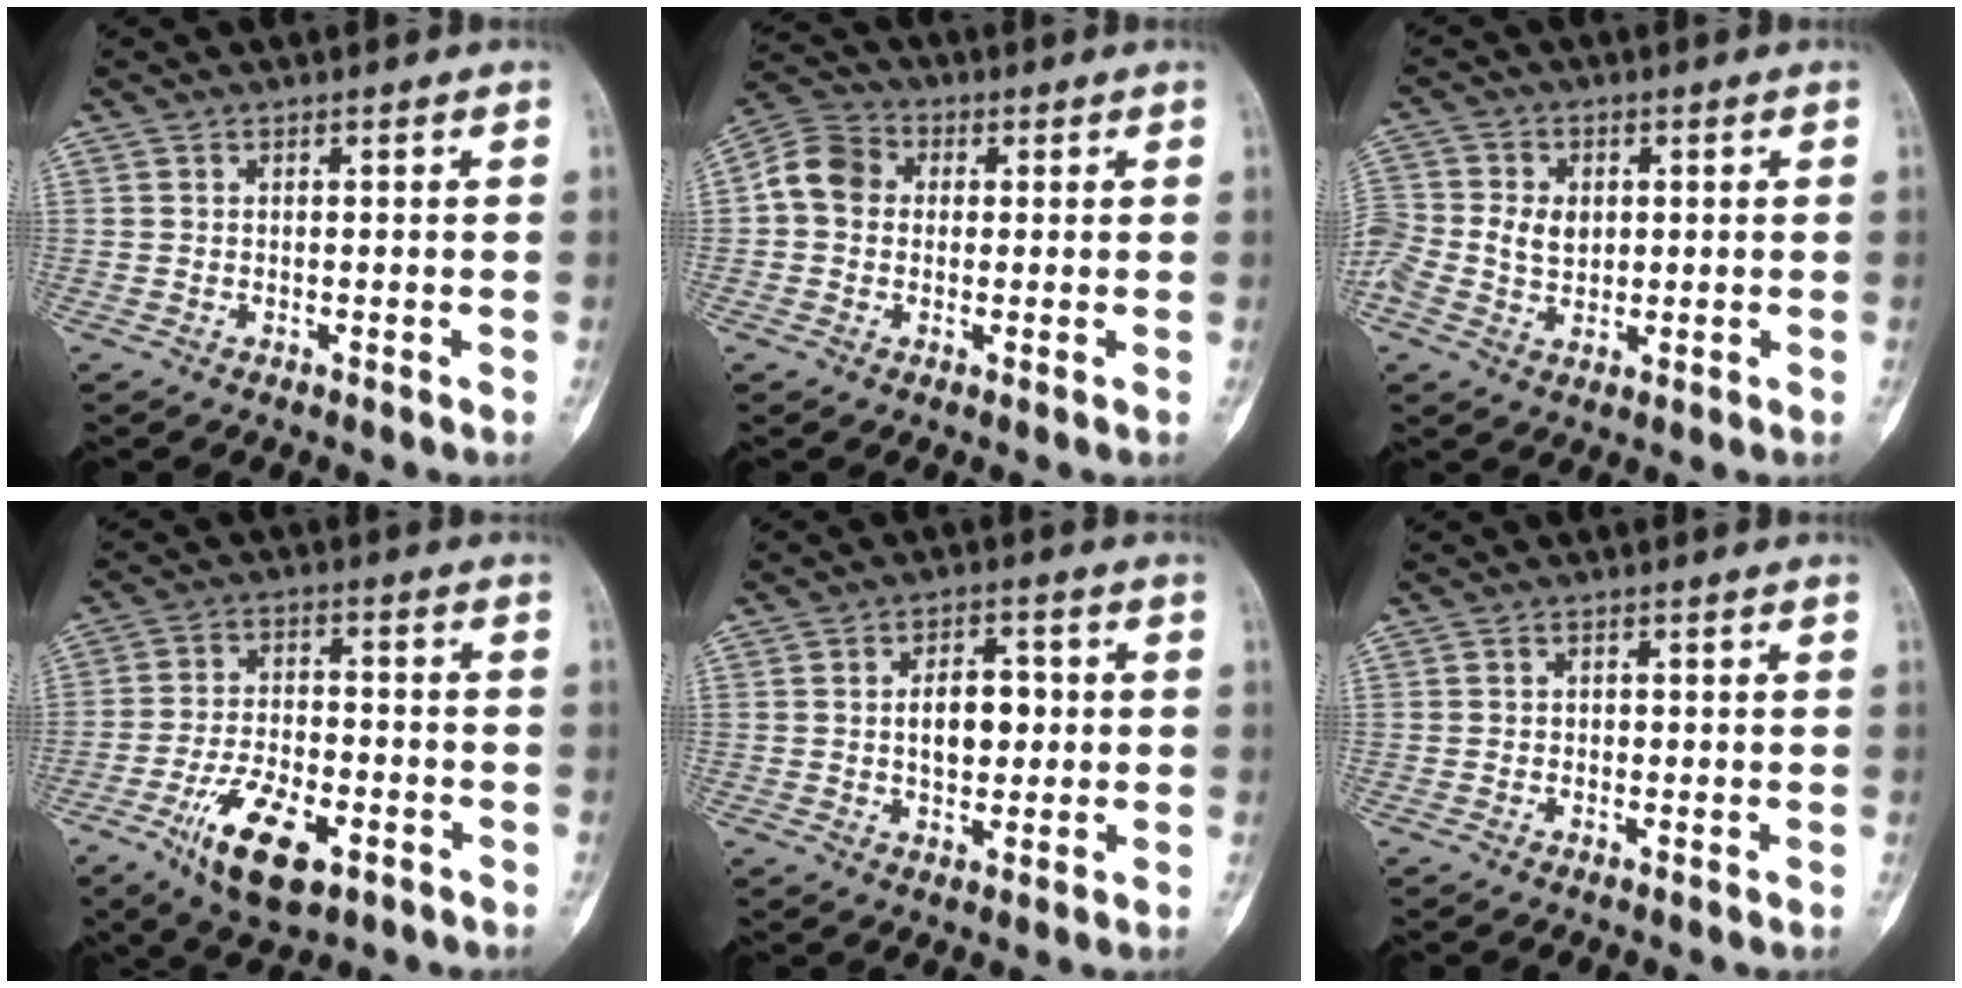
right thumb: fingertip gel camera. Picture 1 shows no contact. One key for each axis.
{"total": 7.8, "fx": 0.6, "fy": 6.5, "fz": 4.1, "tx": -0.066, "ty": 0.023, "tz": -0.002}
{"total": 10.2, "fx": 0.2, "fy": 8.2, "fz": 6.0, "tx": -0.135, "ty": 0.013, "tz": 0.007}
{"total": 13.0, "fx": -6.4, "fy": 5.9, "fz": 9.6, "tx": -0.160, "ty": 0.021, "tz": -0.106}
{"total": 7.1, "fx": 0.2, "fy": 4.4, "fz": 5.6, "tx": -0.063, "ty": 0.011, "tz": 0.002}
{"total": 1.3, "fx": -0.6, "fy": 1.1, "fz": 0.3, "tx": 0.009, "ty": 0.005, "tz": -0.016}